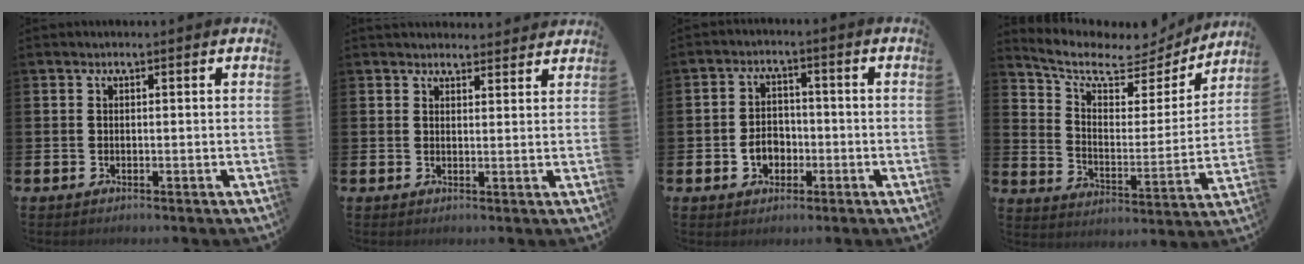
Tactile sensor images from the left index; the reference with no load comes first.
{"total": 2.8, "force": [2.8, 0.6, 0.0], "torque": [0.006, -0.017, 0.049]}
{"total": 3.9, "force": [-1.3, 3.1, 2.1], "torque": [-0.031, 0.000, -0.030]}
{"total": 7.9, "force": [6.8, 3.0, 2.8], "torque": [-0.091, -0.051, 0.111]}